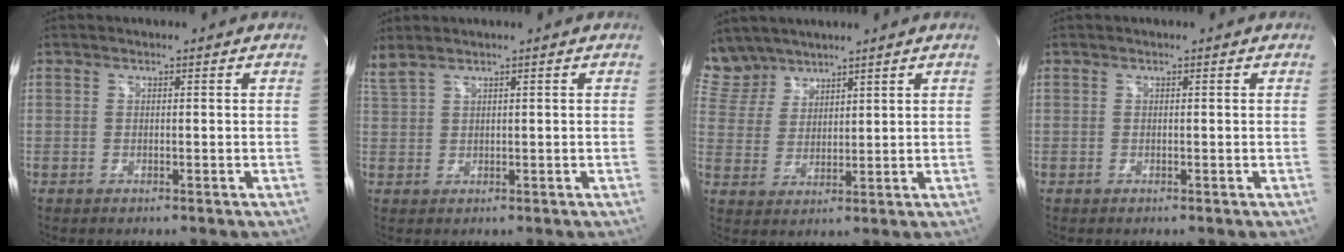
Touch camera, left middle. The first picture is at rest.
{"total": 2.3, "force": [2.1, -0.1, 1.1], "torque": [-0.039, 0.020, 0.053]}
{"total": 5.8, "force": [5.4, 2.3, -0.1], "torque": [-0.008, 0.008, 0.124]}
{"total": 0.0}